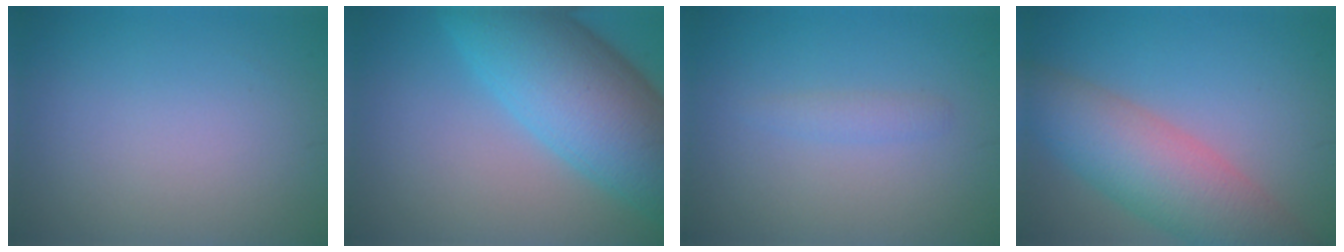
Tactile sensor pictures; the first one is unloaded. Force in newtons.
{"total": 11.5, "press": 11.5, "slide": 0.3}
{"total": 1.1, "press": 1.1, "slide": 0.1}
{"total": 8.2, "press": 8.2, "slide": 0.2}